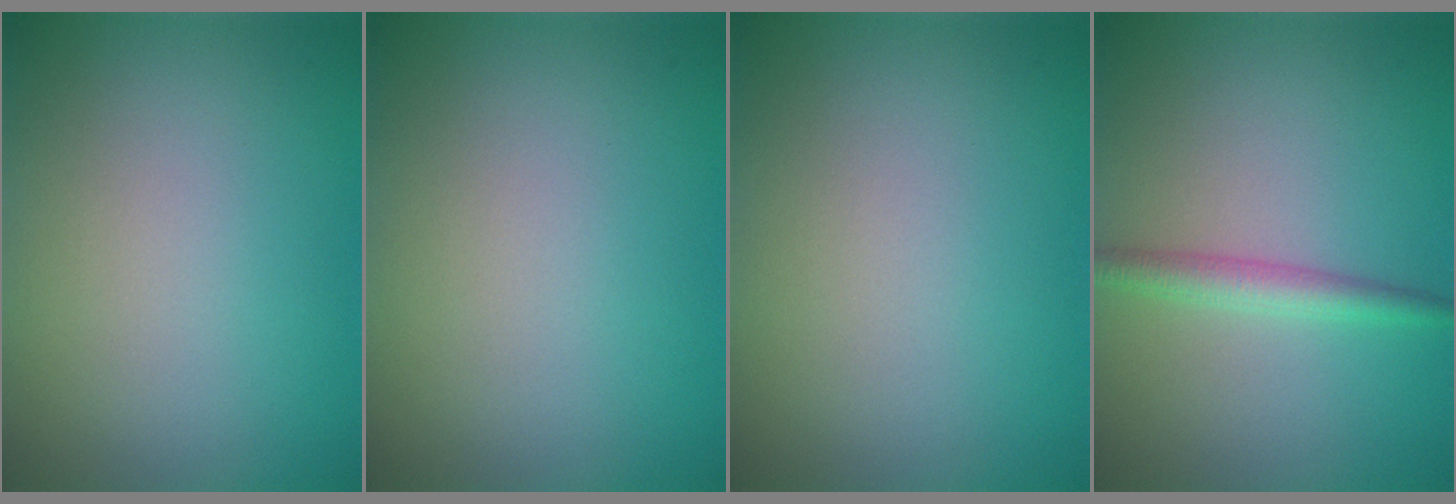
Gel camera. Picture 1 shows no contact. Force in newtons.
{"total": 0.0}
{"total": 0.0}
{"total": 2.4, "press": 2.4, "slide": 0.1}